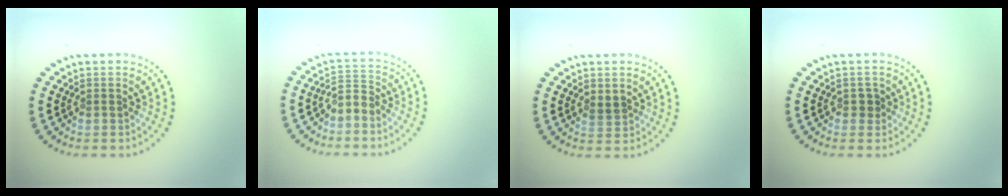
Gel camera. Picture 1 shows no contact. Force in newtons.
{"total": 2.1, "press": 1.6, "slide": 1.3}
{"total": 1.1, "press": 0.9, "slide": 0.6}
{"total": 0.8, "press": 0.7, "slide": 0.3}